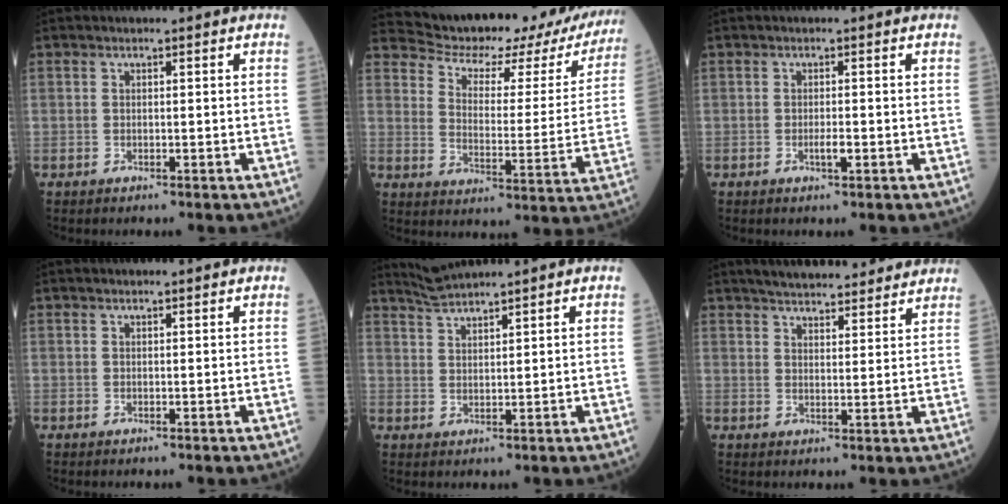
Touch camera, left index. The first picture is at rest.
{"total": 21.8, "force": [20.2, 5.8, 6.0], "torque": [-0.077, -0.047, 0.242]}
{"total": 1.3, "force": [-0.6, 0.2, 1.1], "torque": [-0.021, -0.007, -0.013]}
{"total": 1.3, "force": [1.1, 0.1, 0.5], "torque": [-0.006, 0.015, 0.016]}
{"total": 3.3, "force": [3.1, -1.1, 0.3], "torque": [-0.014, 0.002, 0.071]}
{"total": 14.9, "force": [13.6, 2.8, 5.6], "torque": [-0.071, 0.025, 0.181]}